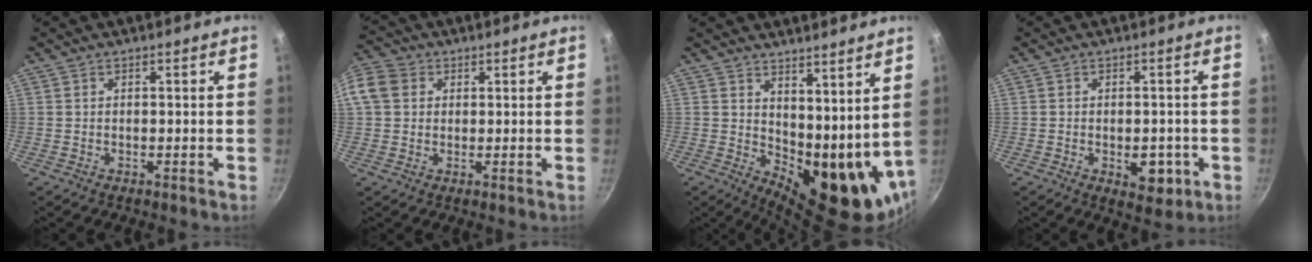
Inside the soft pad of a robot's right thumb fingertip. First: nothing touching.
{"total": 9.6, "force": [2.0, 8.1, 4.7], "torque": [-0.097, 0.018, 0.025]}
{"total": 14.6, "force": [6.7, 6.9, 11.0], "torque": [-0.133, -0.050, 0.117]}
{"total": 6.2, "force": [-1.8, 3.7, 4.6], "torque": [-0.032, 0.005, -0.017]}